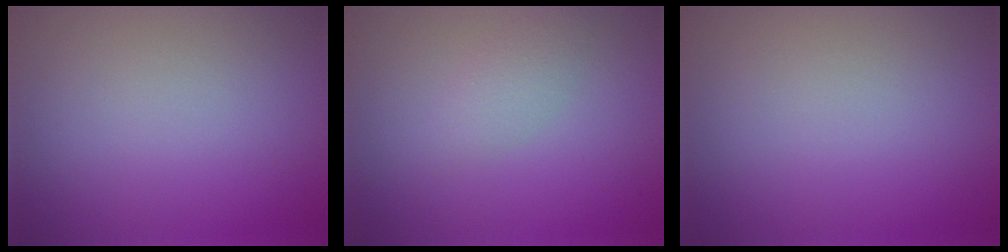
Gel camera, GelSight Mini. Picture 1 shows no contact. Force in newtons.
{"total": 1.6, "press": 1.6, "slide": 0.1}
{"total": 0.0}